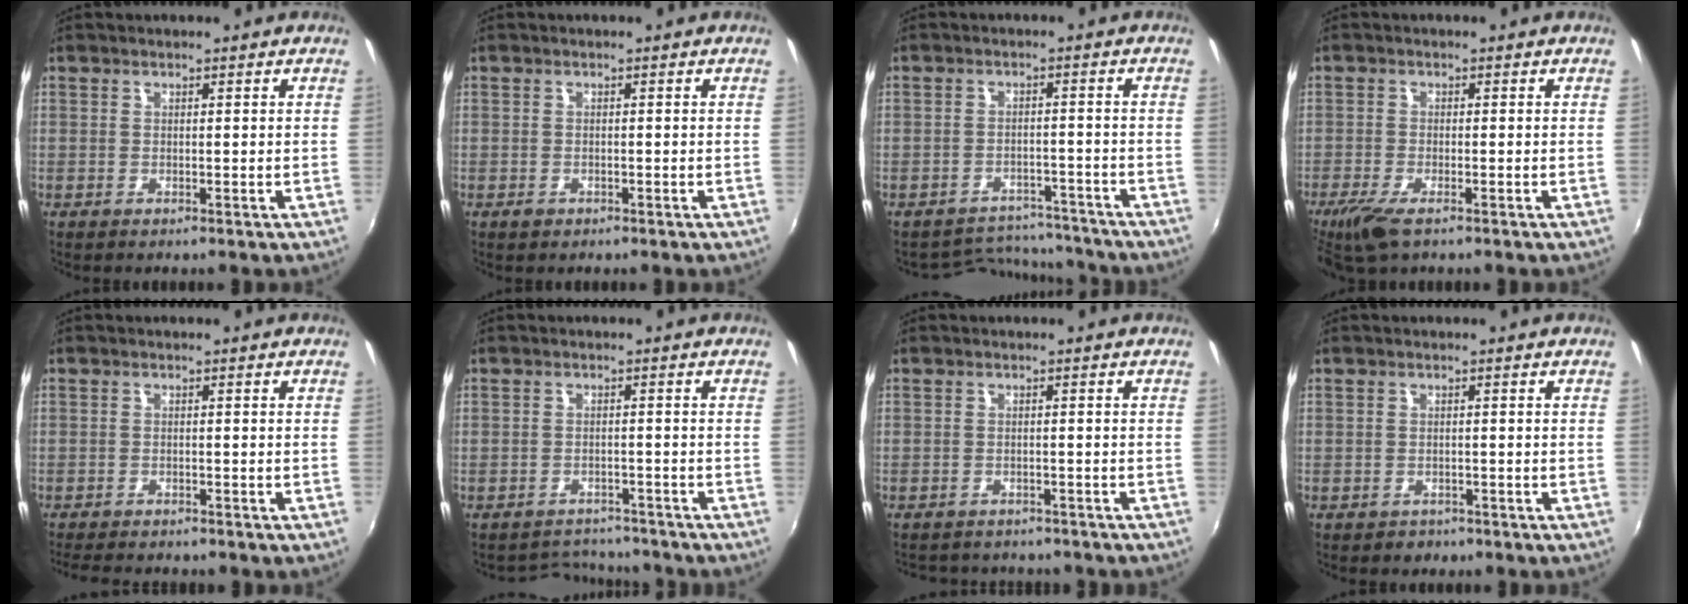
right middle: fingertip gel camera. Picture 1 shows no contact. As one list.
[{"total": 0.9, "force": [-0.6, 0.6, 0.3], "torque": [-0.005, -0.002, -0.009]}, {"total": 9.2, "force": [-8.7, 3.1, 0.3], "torque": [-0.019, 0.023, -0.115]}, {"total": 5.8, "force": [-4.0, 1.6, 3.9], "torque": [-0.098, -0.022, -0.077]}, {"total": 6.8, "force": [-6.1, 1.5, 2.7], "torque": [-0.065, -0.018, -0.094]}, {"total": 5.3, "force": [-4.9, 1.9, -0.4], "torque": [-0.003, 0.017, -0.073]}, {"total": 7.9, "force": [-6.9, 3.0, 2.5], "torque": [-0.055, -0.016, -0.093]}, {"total": 1.7, "force": [-1.2, 1.2, 0.1], "torque": [-0.006, -0.001, -0.016]}]